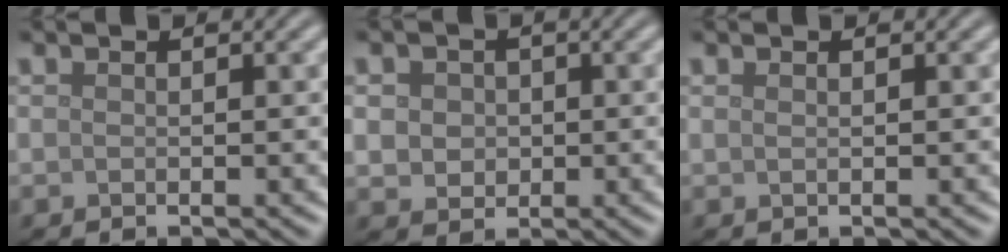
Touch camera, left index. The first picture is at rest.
{"total": 3.8, "force": [0.8, 3.2, 1.8], "torque": [-0.032, 0.014, 0.005]}
{"total": 0.6, "force": [0.4, 0.2, 0.4], "torque": [-0.005, -0.002, 0.002]}